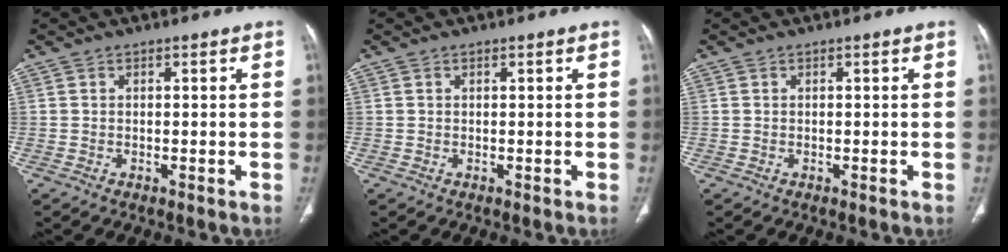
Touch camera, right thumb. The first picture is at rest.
{"total": 0.0}
{"total": 0.0}